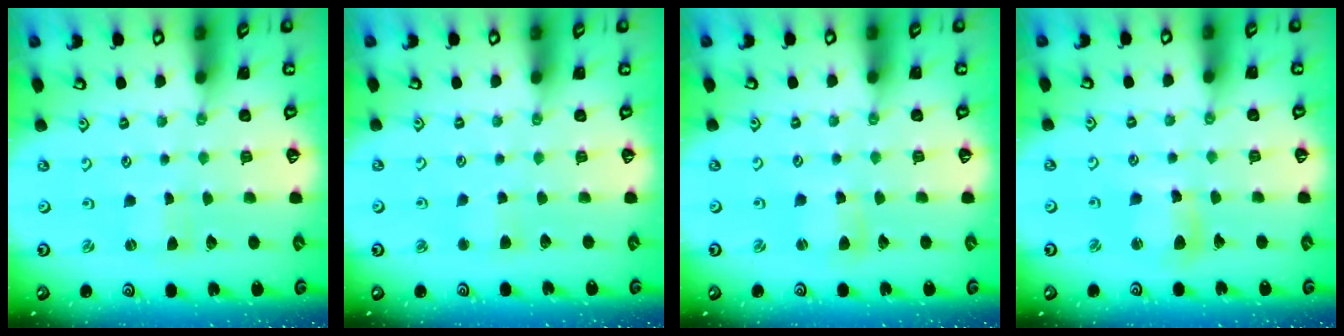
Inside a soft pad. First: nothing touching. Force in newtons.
{"total": 2.9, "press": 2.8, "slide": 0.4}
{"total": 2.8, "press": 2.8, "slide": 0.3}
{"total": 8.0, "press": 7.9, "slide": 1.4}